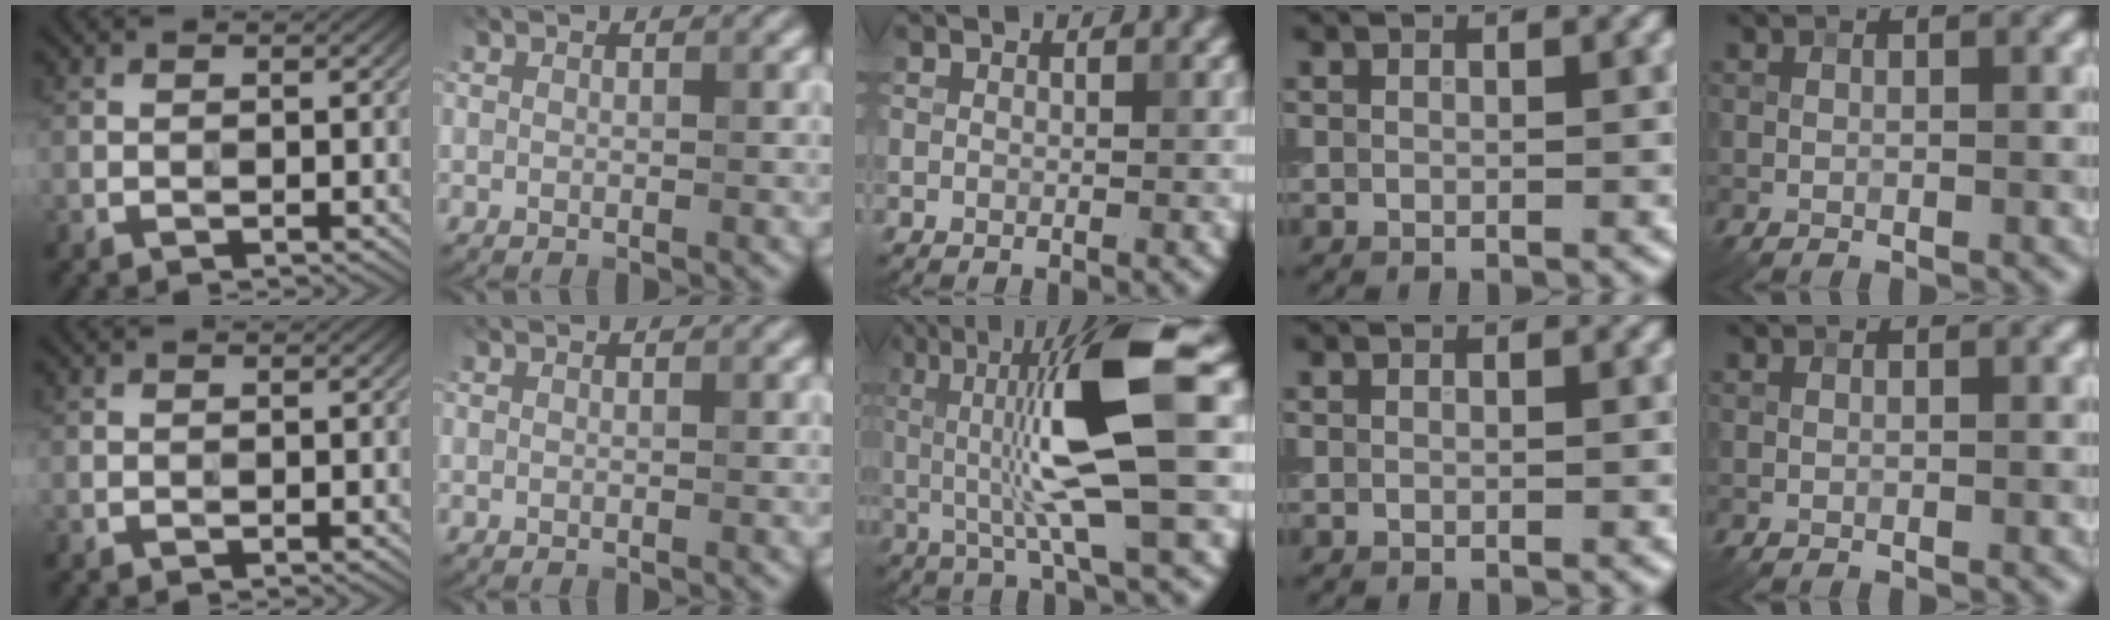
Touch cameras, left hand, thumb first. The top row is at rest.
{"middle": {"total": 10.0, "force": [1.1, 1.9, 9.8], "torque": [-0.159, 0.001, 0.021]}}